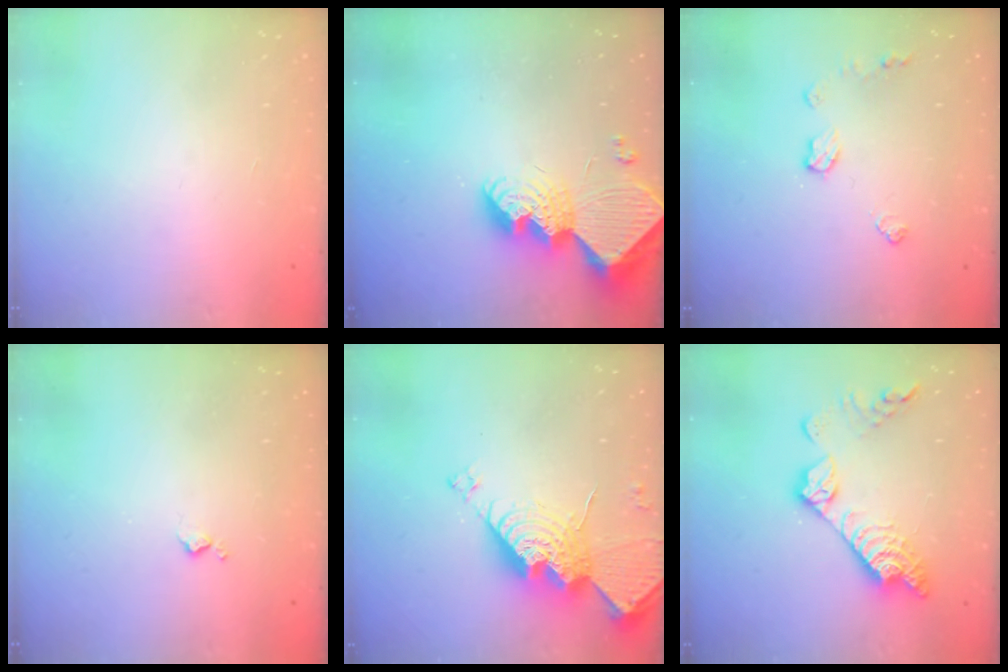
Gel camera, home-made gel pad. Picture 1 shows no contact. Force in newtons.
{"total": 17.1, "press": 17.0, "slide": 1.4}
{"total": 6.5, "press": 6.5, "slide": 0.2}
{"total": 4.1, "press": 4.0, "slide": 0.6}
{"total": 17.1, "press": 17.1, "slide": 1.3}
{"total": 15.3, "press": 15.3, "slide": 0.8}